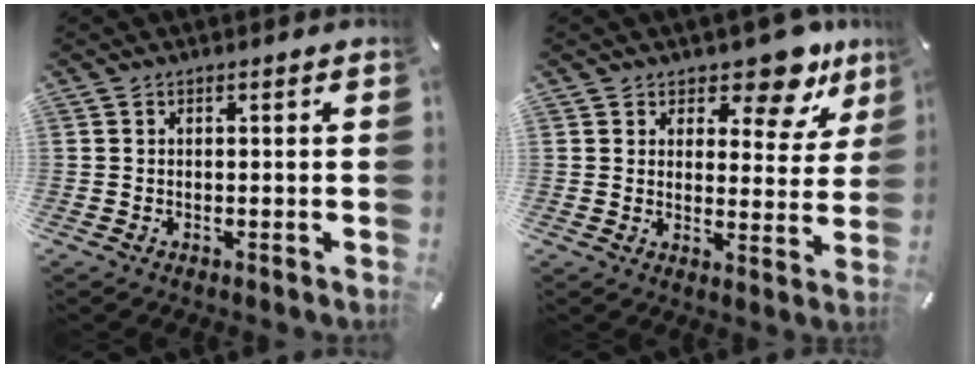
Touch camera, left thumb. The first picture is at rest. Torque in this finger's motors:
{"motor_torque": [0.00, -0.01, 0.24, 0.00, 0.05]}